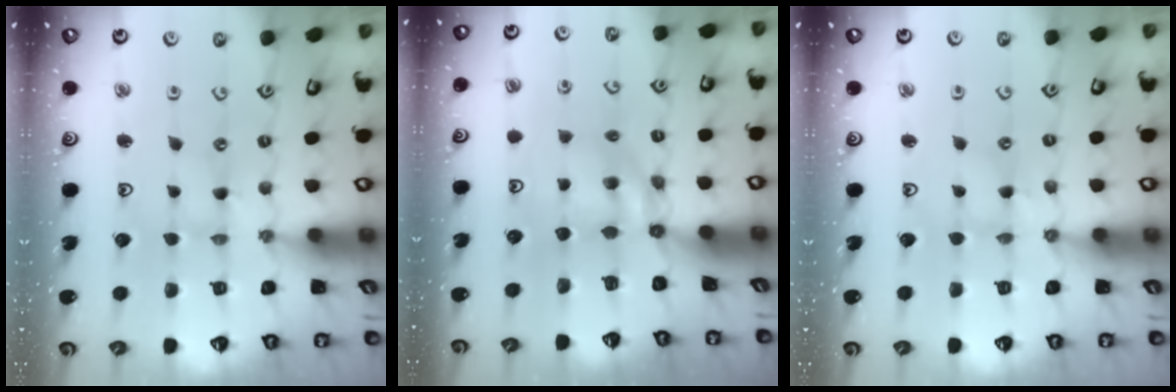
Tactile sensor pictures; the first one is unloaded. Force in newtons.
{"total": 5.8, "press": 5.8, "slide": 0.3}
{"total": 2.3, "press": 2.2, "slide": 0.4}